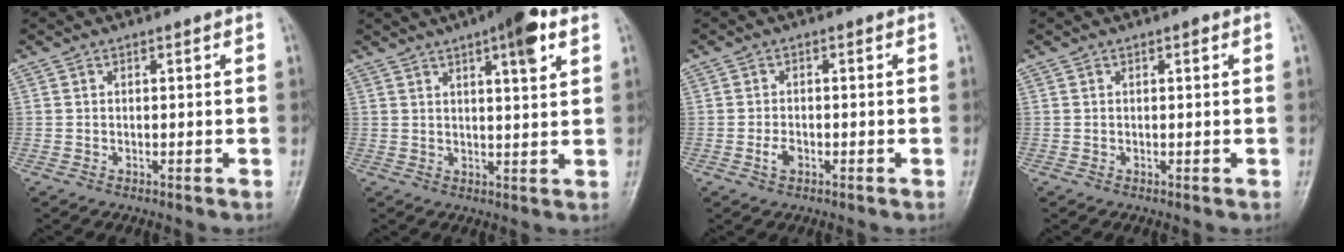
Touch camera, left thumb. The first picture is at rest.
{"total": 9.0, "force": [4.7, 2.2, 7.3], "torque": [-0.096, -0.013, 0.063]}
{"total": 2.2, "force": [-0.9, 1.4, 1.5], "torque": [-0.027, 0.005, -0.019]}
{"total": 0.7, "force": [0.3, 0.3, 0.6], "torque": [-0.005, 0.001, 0.002]}